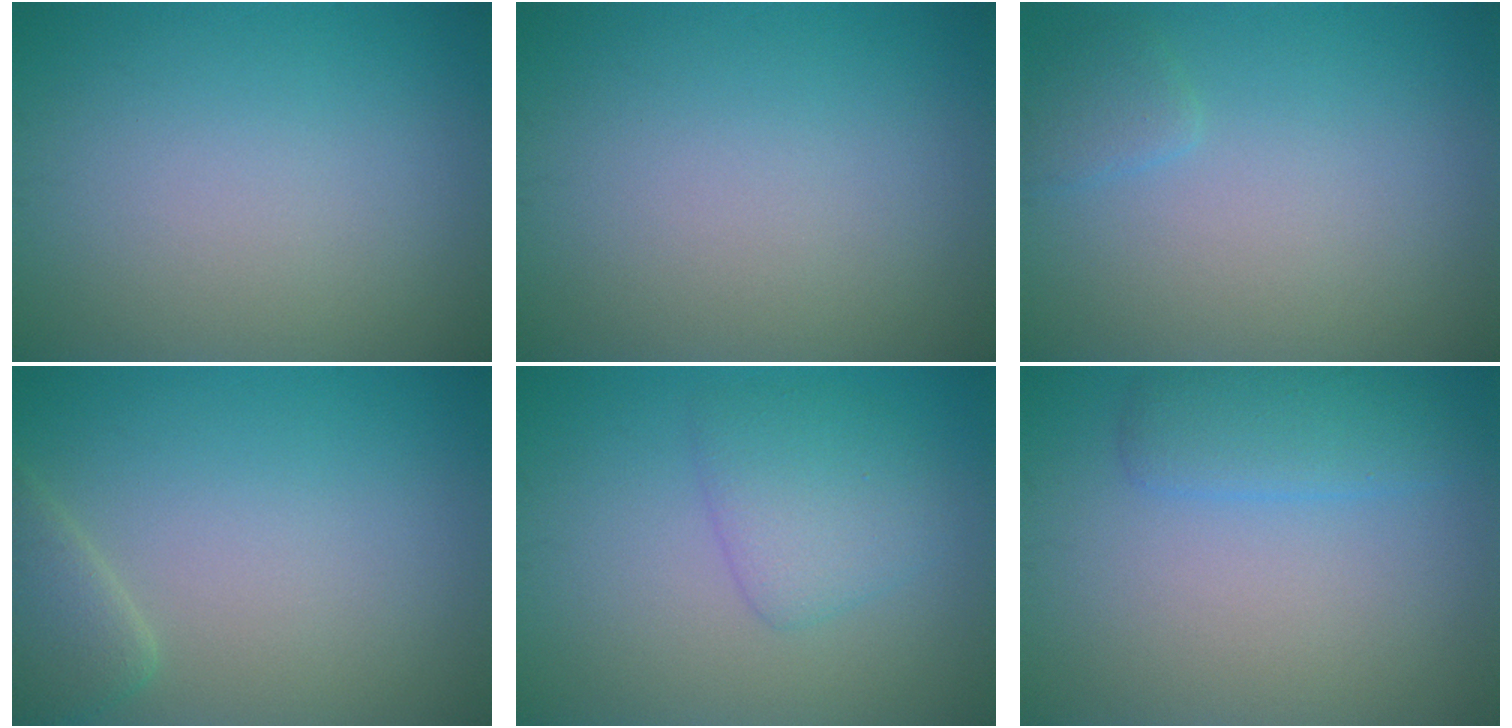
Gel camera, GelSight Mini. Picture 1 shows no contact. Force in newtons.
{"total": 0.0}
{"total": 1.2, "press": 1.2, "slide": 0.1}
{"total": 2.6, "press": 2.5, "slide": 0.3}
{"total": 3.0, "press": 3.0, "slide": 0.2}
{"total": 2.7, "press": 2.7, "slide": 0.1}